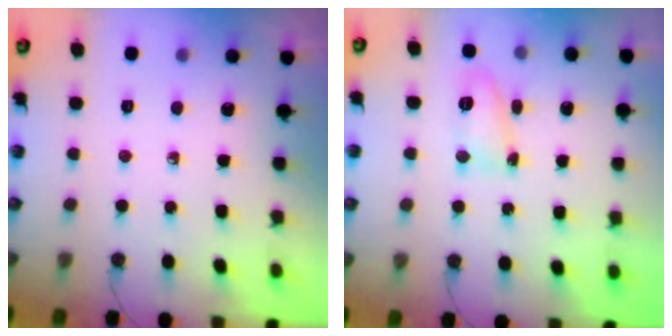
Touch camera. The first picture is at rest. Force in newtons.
{"total": 22.7, "press": 10.7, "slide": 20.0}